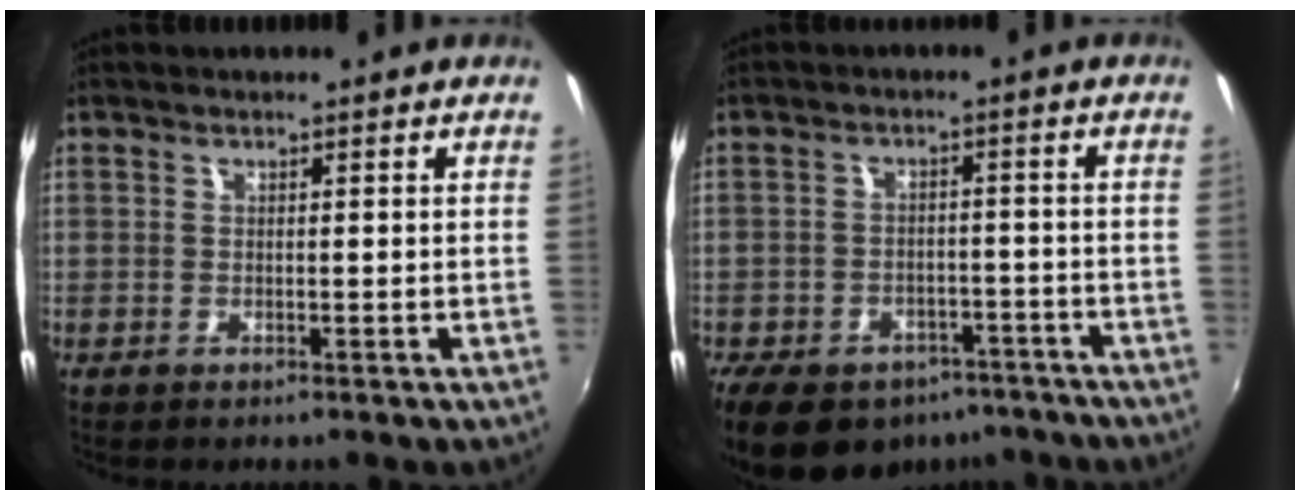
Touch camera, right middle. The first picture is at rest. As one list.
[{"total": 16.8, "force": [-11.8, 9.5, 7.3], "torque": [-0.166, 0.000, -0.151]}]